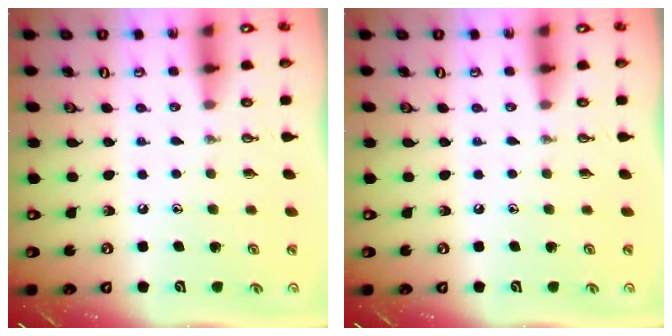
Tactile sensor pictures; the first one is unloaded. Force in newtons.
{"total": 0.0}